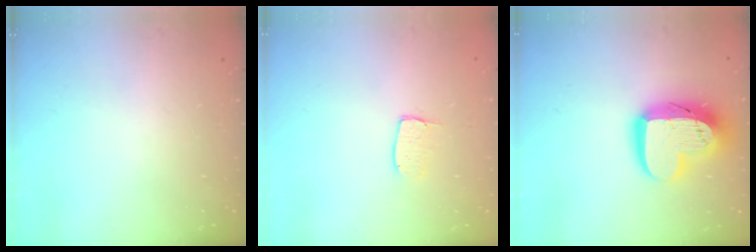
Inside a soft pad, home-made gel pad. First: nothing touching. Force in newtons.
{"total": 4.9, "press": 4.8, "slide": 0.4}
{"total": 17.0, "press": 17.0, "slide": 1.3}